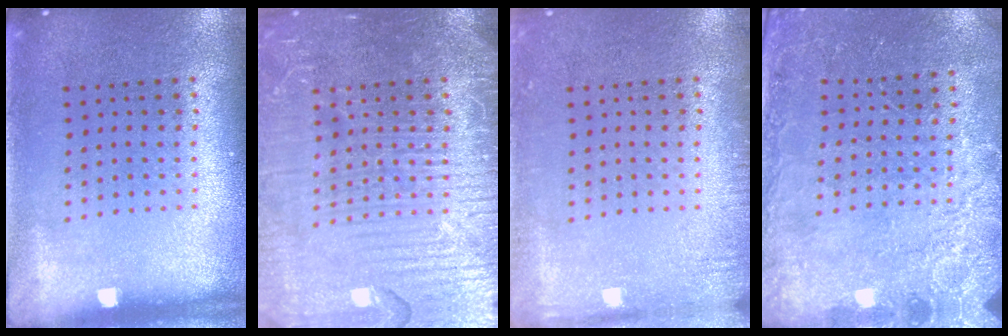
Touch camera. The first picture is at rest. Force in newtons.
{"total": 7.1, "press": 7.0, "slide": 0.8}
{"total": 1.5, "press": 1.4, "slide": 0.2}
{"total": 2.5, "press": 2.4, "slide": 0.5}